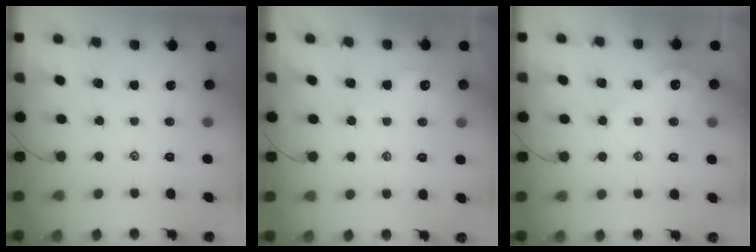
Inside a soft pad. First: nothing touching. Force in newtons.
{"total": 1.8, "press": 1.8, "slide": 0.3}
{"total": 2.4, "press": 2.4, "slide": 0.4}